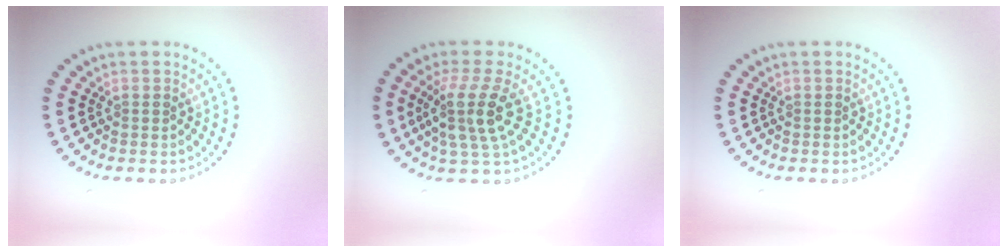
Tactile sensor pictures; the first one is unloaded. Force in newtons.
{"total": 4.1, "press": 3.2, "slide": 2.6}
{"total": 0.0}